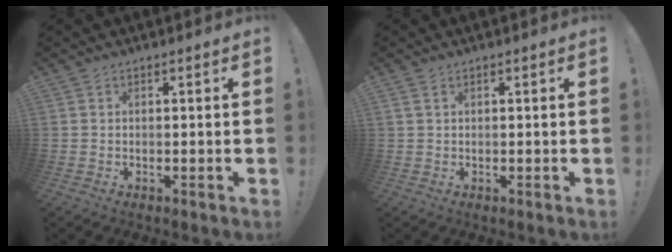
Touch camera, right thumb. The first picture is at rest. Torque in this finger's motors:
{"motor_torque": [-0.16, -0.26, 0.01, 0.21, -0.10]}